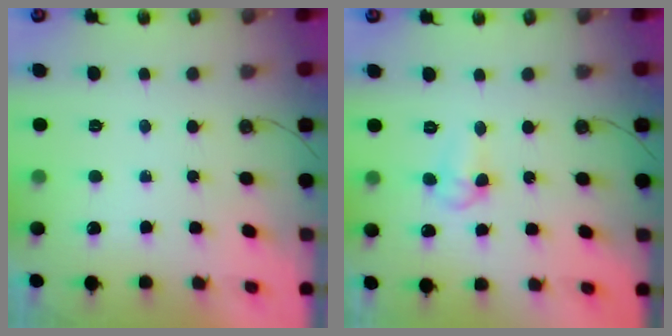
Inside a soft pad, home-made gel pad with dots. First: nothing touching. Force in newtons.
{"total": 5.3, "press": 5.2, "slide": 1.0}